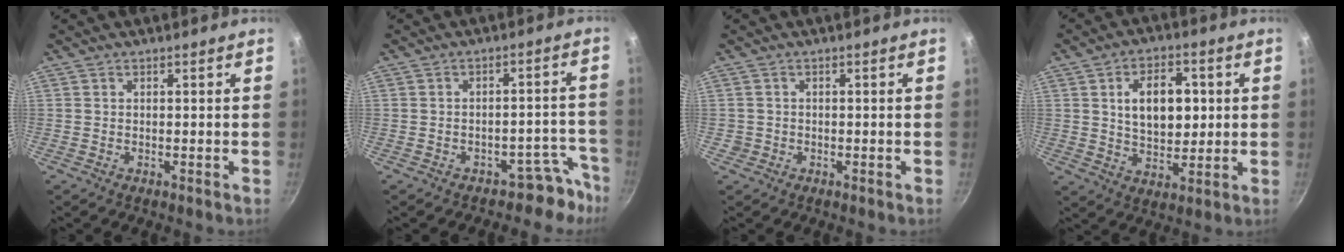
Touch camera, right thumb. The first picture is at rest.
{"total": 6.3, "force": [-4.8, 3.9, 1.5], "torque": [0.050, 0.069, -0.054]}
{"total": 1.4, "force": [-0.3, 1.3, 0.2], "torque": [0.000, 0.005, -0.002]}
{"total": 11.8, "force": [2.2, 7.4, 8.9], "torque": [-0.113, -0.004, 0.038]}